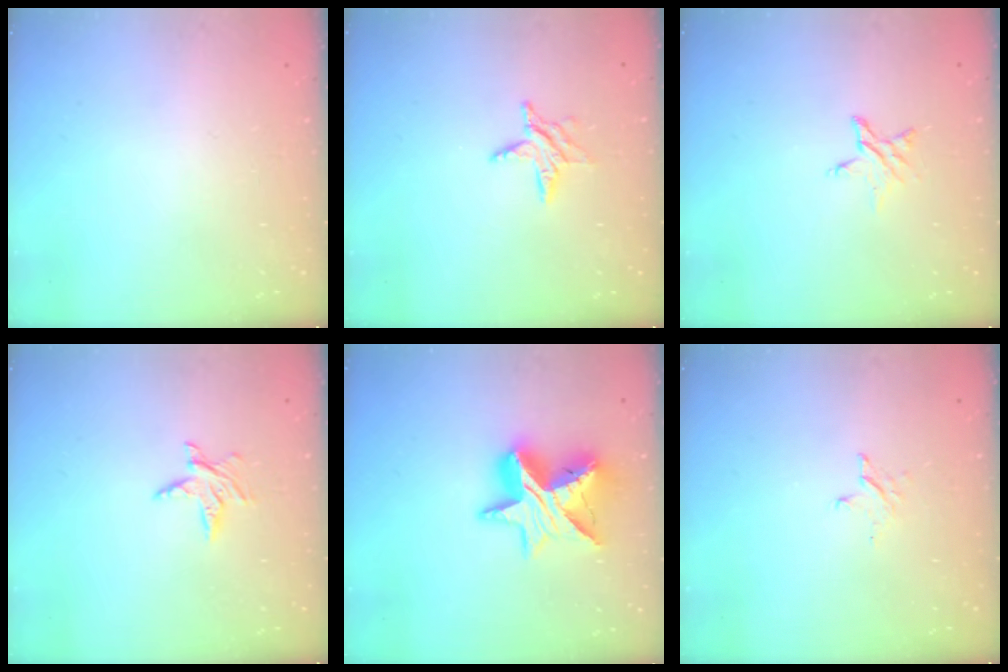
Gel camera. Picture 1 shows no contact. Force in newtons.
{"total": 6.3, "press": 6.3, "slide": 0.5}
{"total": 3.9, "press": 3.9, "slide": 0.4}
{"total": 5.2, "press": 5.2, "slide": 0.5}
{"total": 14.6, "press": 14.5, "slide": 1.0}
{"total": 2.6, "press": 2.6, "slide": 0.3}